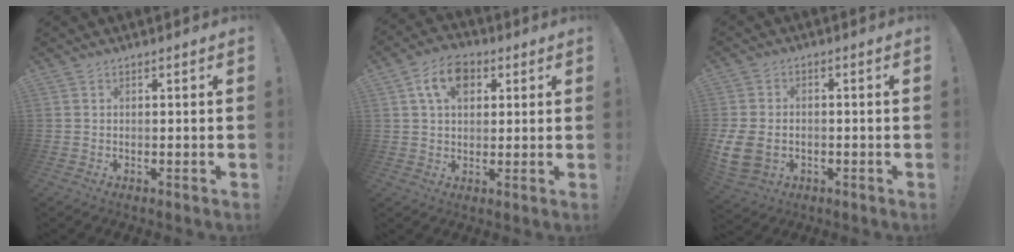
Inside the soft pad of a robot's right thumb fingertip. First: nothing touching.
{"total": 10.1, "force": [3.8, 7.0, 6.2], "torque": [-0.091, 0.004, 0.070]}
{"total": 9.3, "force": [-2.3, 7.4, 5.1], "torque": [-0.102, 0.011, -0.039]}